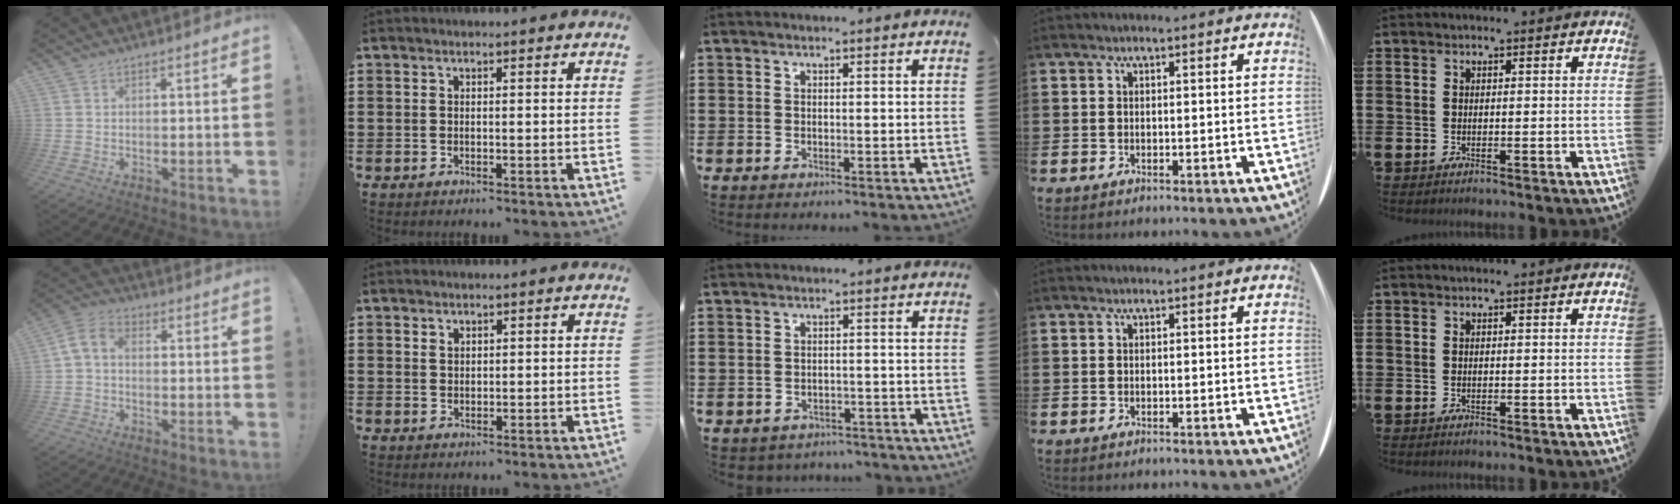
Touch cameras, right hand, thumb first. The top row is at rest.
{"thumb": {"total": 5.7, "force": [-0.1, 4.0, 4.1], "torque": [-0.085, 0.010, 0.001]}, "index": {"total": 0.9, "force": [0.7, 0.6, 0.1], "torque": [-0.003, 0.001, 0.014]}, "middle": {"total": 2.0, "force": [-1.8, 0.6, -0.3], "torque": [-0.004, 0.002, -0.044]}}